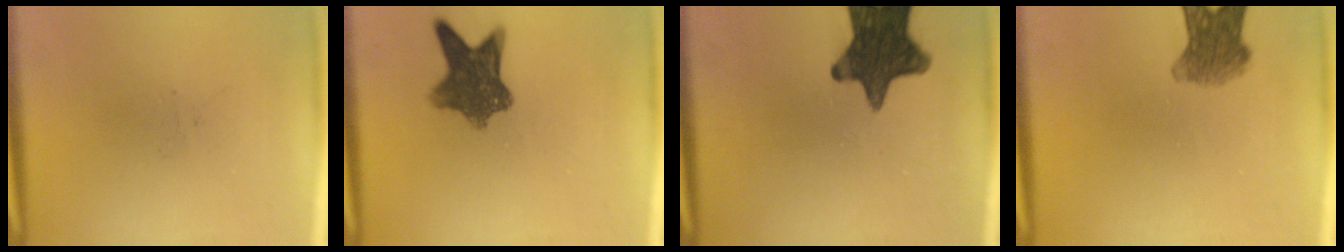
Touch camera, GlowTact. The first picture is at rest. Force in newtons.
{"total": 8.5}
{"total": 14.3}
{"total": 6.1}